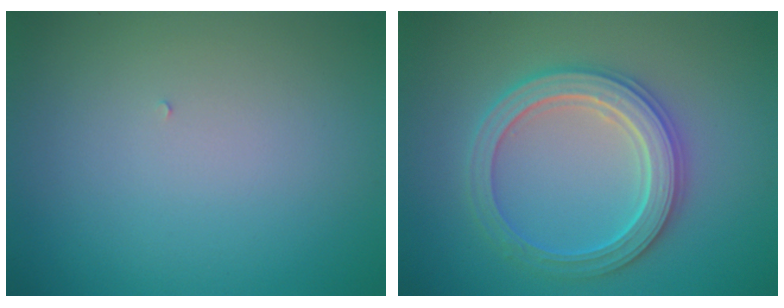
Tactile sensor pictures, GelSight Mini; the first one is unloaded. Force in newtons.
{"total": 5.2, "press": 5.1, "slide": 0.8}